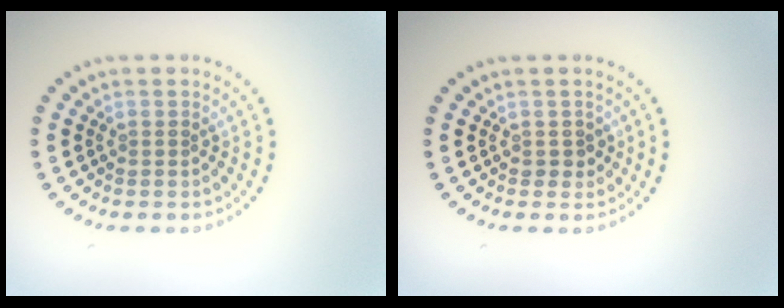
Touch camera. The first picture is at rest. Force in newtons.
{"total": 1.1, "press": 1.0, "slide": 0.4}